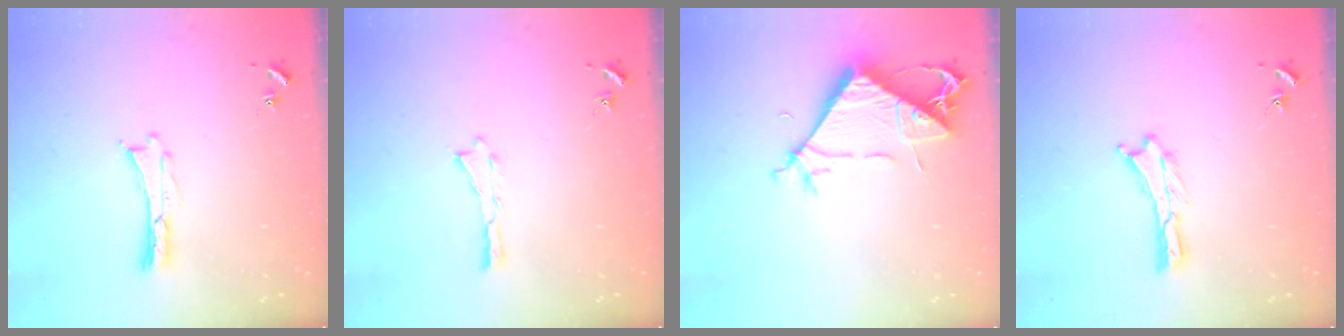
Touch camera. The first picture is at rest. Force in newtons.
{"total": 0.0}
{"total": 7.8, "press": 7.7, "slide": 1.2}
{"total": 0.0}